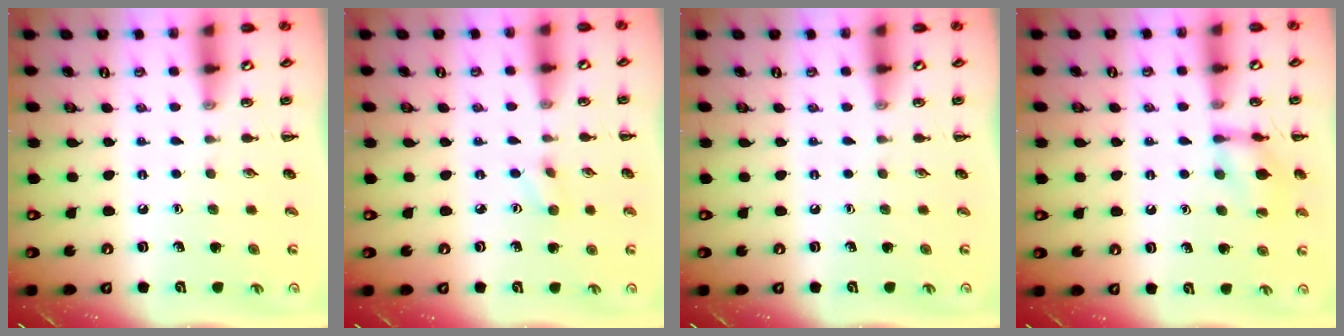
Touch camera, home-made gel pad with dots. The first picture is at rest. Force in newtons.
{"total": 2.8, "press": 2.7, "slide": 0.9}
{"total": 0.0}
{"total": 11.4, "press": 11.4, "slide": 0.4}